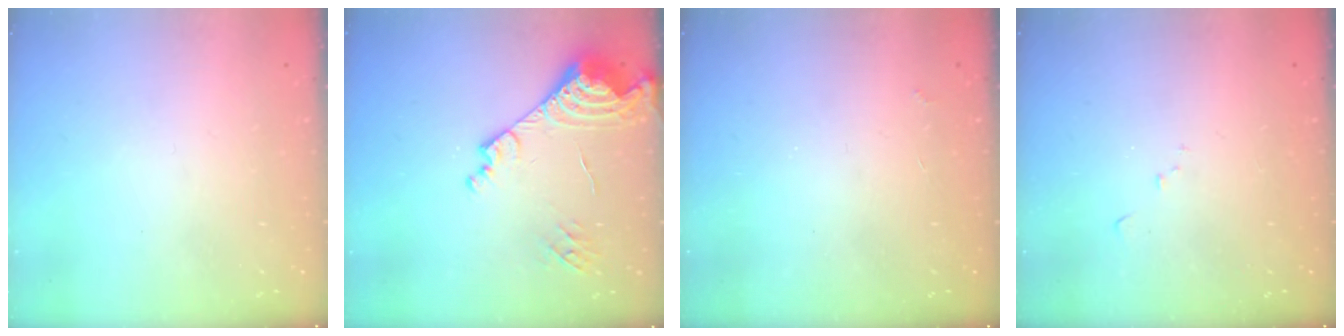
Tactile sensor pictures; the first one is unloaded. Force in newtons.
{"total": 16.4, "press": 16.3, "slide": 2.0}
{"total": 2.7, "press": 2.7, "slide": 0.5}
{"total": 5.1, "press": 5.1, "slide": 0.6}